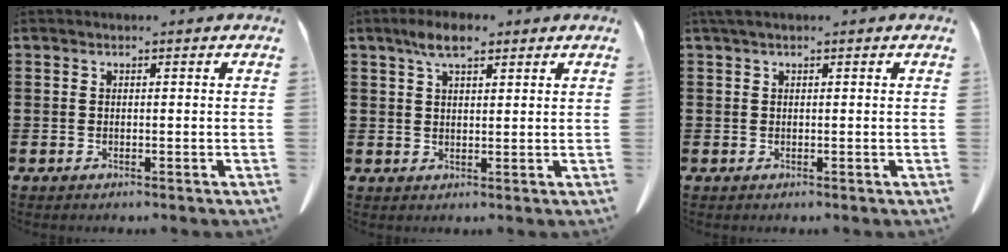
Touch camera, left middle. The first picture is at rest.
{"total": 4.7, "force": [3.1, 1.6, 3.1], "torque": [-0.068, 0.005, 0.058]}
{"total": 1.8, "force": [1.1, 0.4, 1.3], "torque": [-0.030, 0.001, 0.020]}